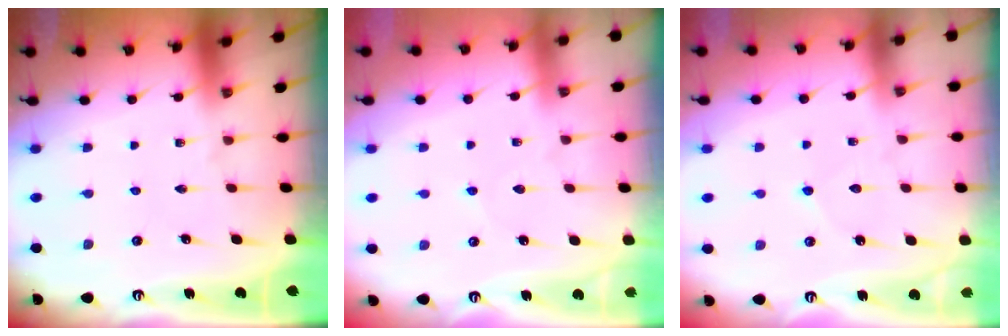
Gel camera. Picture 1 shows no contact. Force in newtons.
{"total": 3.3, "press": 3.3, "slide": 0.5}
{"total": 3.5, "press": 3.5, "slide": 0.4}